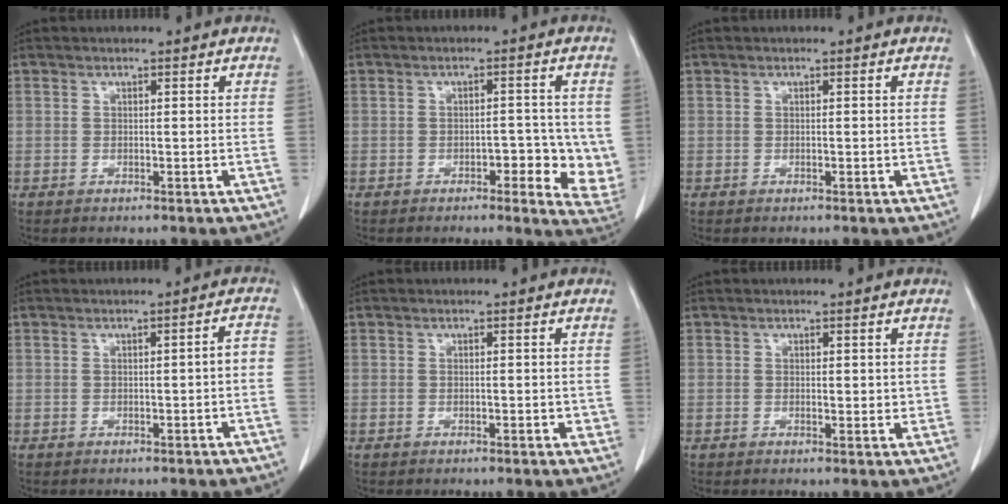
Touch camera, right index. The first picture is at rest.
{"total": 7.4, "force": [-1.4, 3.0, 6.6], "torque": [-0.068, -0.004, -0.015]}
{"total": 0.6, "force": [-0.1, 0.2, 0.5], "torque": [-0.008, 0.000, 0.001]}
{"total": 2.0, "force": [-0.6, 0.3, 1.9], "torque": [-0.019, 0.005, -0.009]}
{"total": 1.3, "force": [-0.1, 0.7, 1.1], "torque": [-0.012, 0.001, 0.000]}
{"total": 1.6, "force": [0.3, 0.8, 1.3], "torque": [-0.017, -0.004, 0.006]}